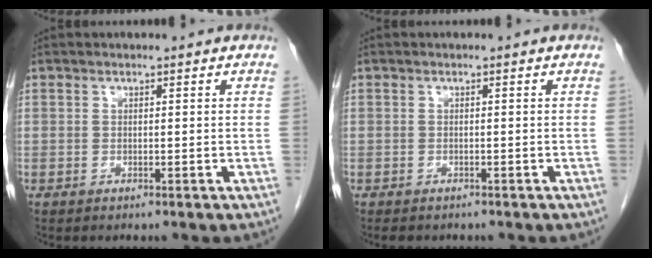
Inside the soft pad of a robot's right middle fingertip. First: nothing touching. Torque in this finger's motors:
{"motor_torque": [0.07, -0.05, -0.03, 0.00]}